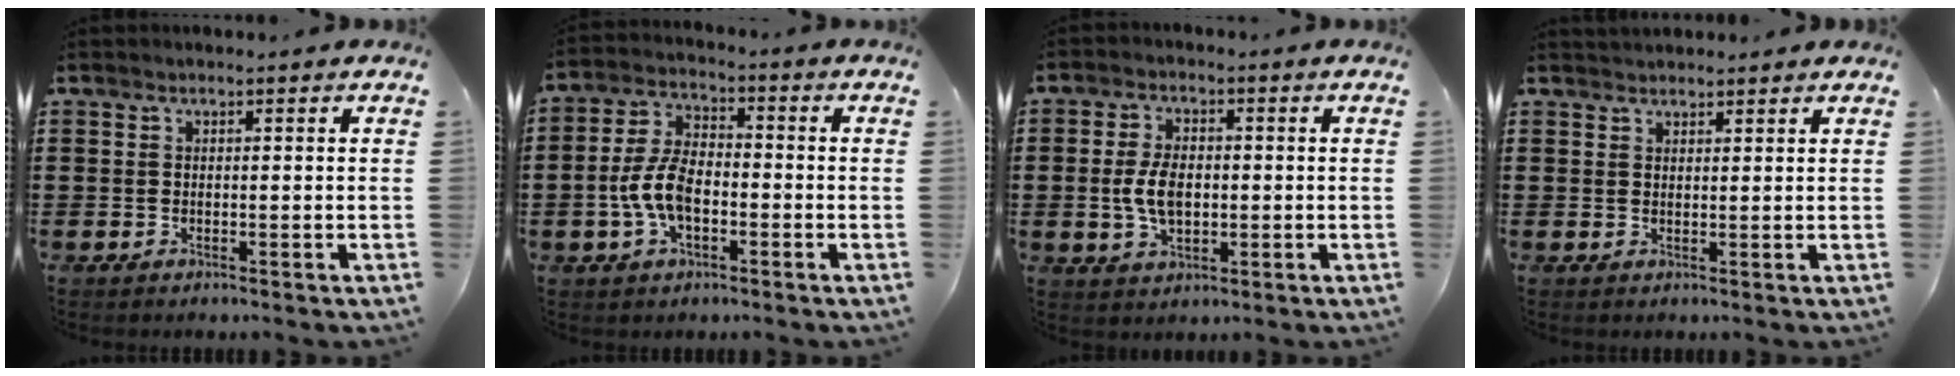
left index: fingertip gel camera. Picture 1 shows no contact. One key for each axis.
{"total": 7.7, "fx": -1.9, "fy": 3.8, "fz": 6.4, "tx": -0.156, "ty": -0.004, "tz": -0.044}
{"total": 6.1, "fx": -0.1, "fy": 3.3, "fz": 5.1, "tx": -0.108, "ty": 0.004, "tz": -0.004}
{"total": 1.7, "fx": 1.6, "fy": 0.4, "fz": 0.0, "tx": -0.002, "ty": 0.004, "tz": 0.032}